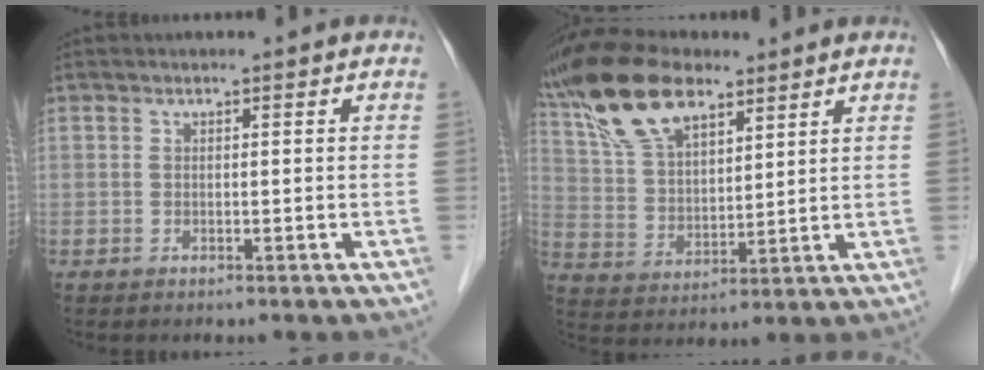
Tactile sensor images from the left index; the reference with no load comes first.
{"total": 13.7, "force": [9.5, 5.8, 7.9], "torque": [-0.171, 0.031, 0.185]}